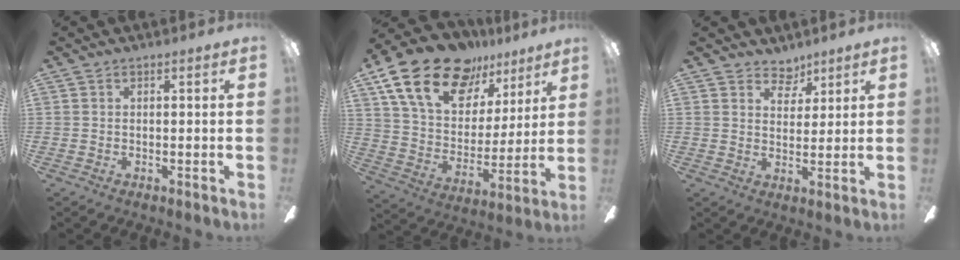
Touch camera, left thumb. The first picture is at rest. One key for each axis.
{"total": 22.4, "fx": 14.5, "fy": 12.3, "fz": 11.8, "tx": -0.224, "ty": -0.077, "tz": 0.263}
{"total": 5.2, "fx": 4.2, "fy": 2.9, "fz": 1.0, "tx": -0.011, "ty": -0.022, "tz": 0.075}